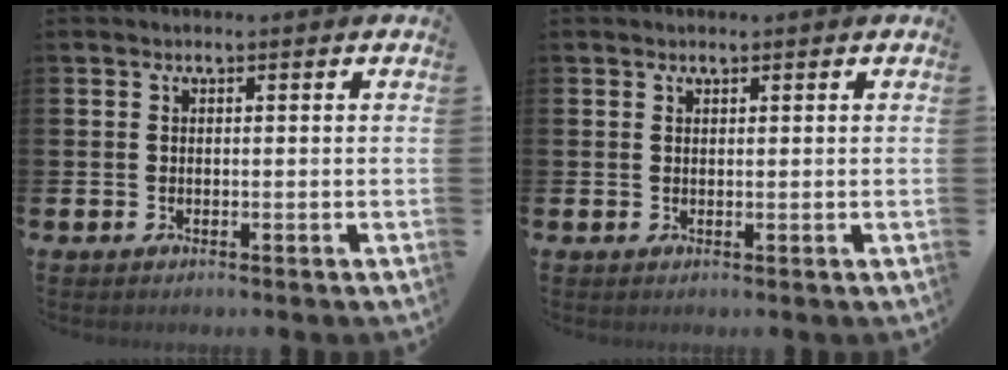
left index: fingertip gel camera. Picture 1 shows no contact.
{"total": 0.8, "force": [0.8, 0.3, 0.0], "torque": [0.011, -0.003, 0.012]}